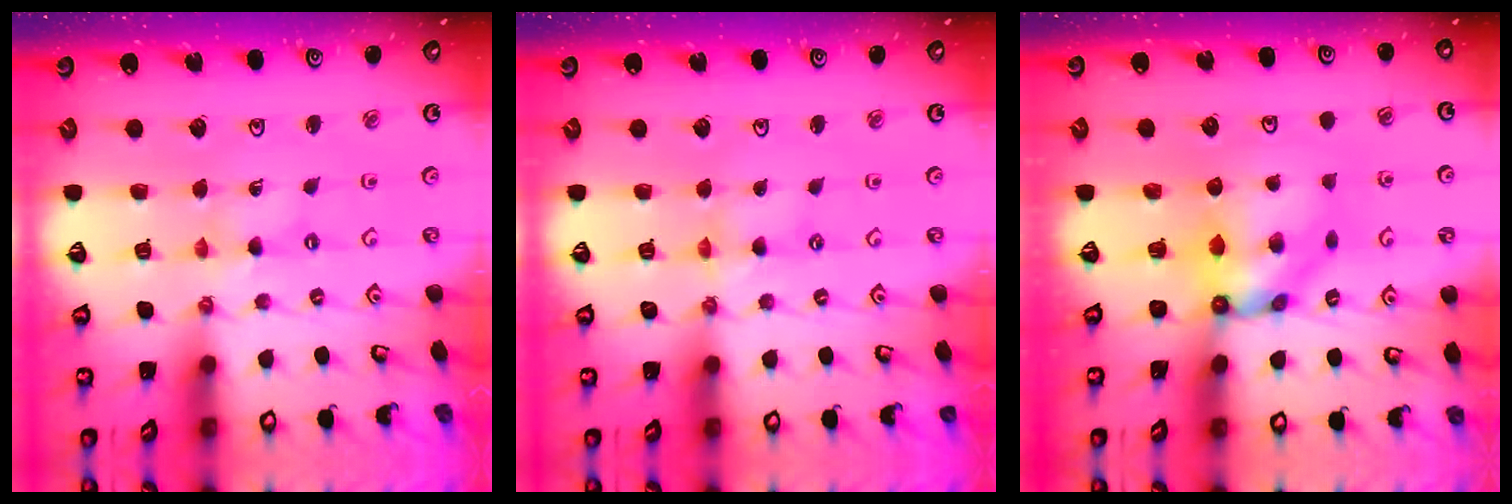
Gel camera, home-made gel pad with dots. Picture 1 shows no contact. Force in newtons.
{"total": 1.2, "press": 1.2, "slide": 0.3}
{"total": 8.3, "press": 8.2, "slide": 0.6}